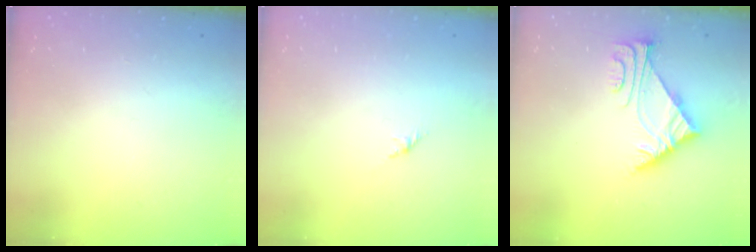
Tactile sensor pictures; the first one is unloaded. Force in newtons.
{"total": 1.6, "press": 1.5, "slide": 0.7}
{"total": 5.8, "press": 5.7, "slide": 0.6}